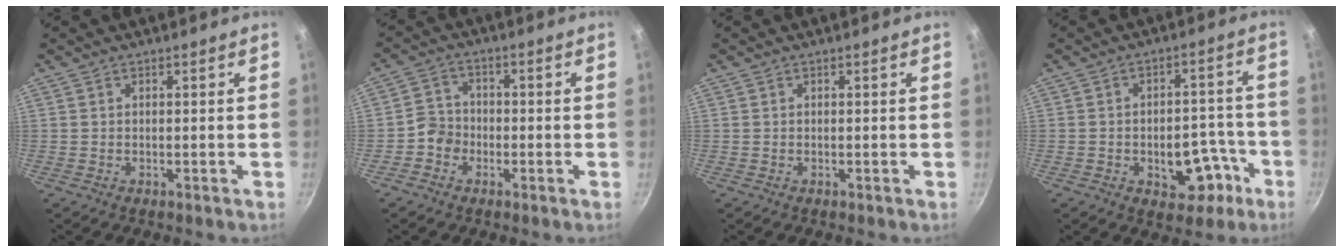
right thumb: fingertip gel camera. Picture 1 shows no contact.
{"total": 4.4, "force": [-1.8, 3.8, 1.0], "torque": [0.007, 0.023, -0.041]}
{"total": 0.0}
{"total": 9.0, "force": [-3.8, 5.4, 6.1], "torque": [-0.044, 0.032, -0.042]}